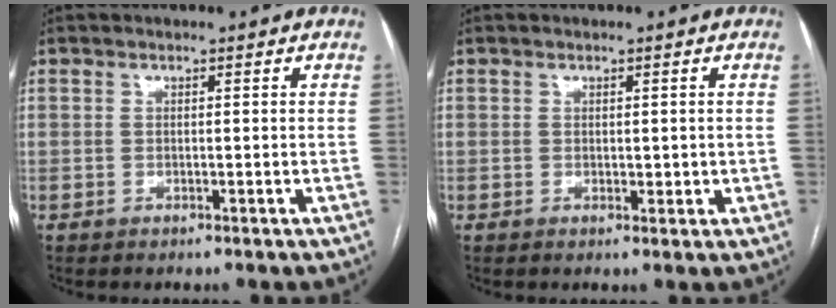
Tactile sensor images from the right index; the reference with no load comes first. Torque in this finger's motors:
{"motor_torque": [-0.06, 0.29, 0.01, 0.02]}